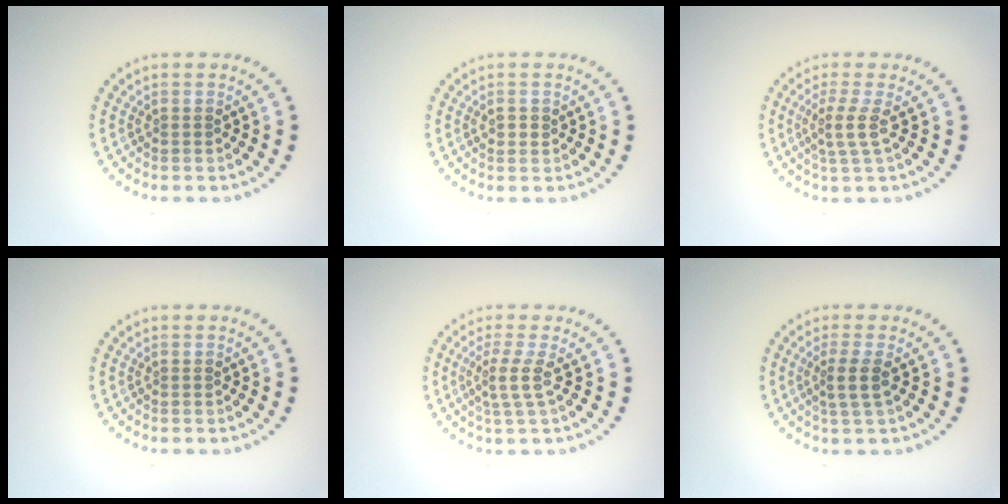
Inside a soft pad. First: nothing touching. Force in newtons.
{"total": 1.0, "press": 1.0, "slide": 0.2}
{"total": 2.1, "press": 1.6, "slide": 1.4}
{"total": 0.0}
{"total": 2.2, "press": 1.6, "slide": 1.5}
{"total": 2.3, "press": 1.9, "slide": 1.3}